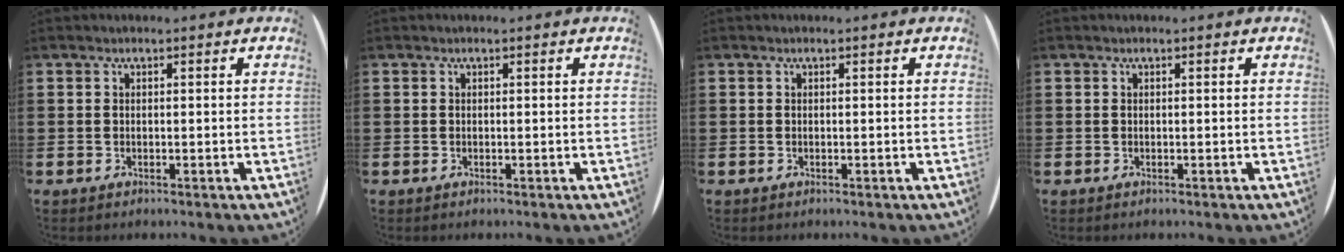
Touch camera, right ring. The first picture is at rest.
{"total": 0.0}
{"total": 0.0}
{"total": 0.0}